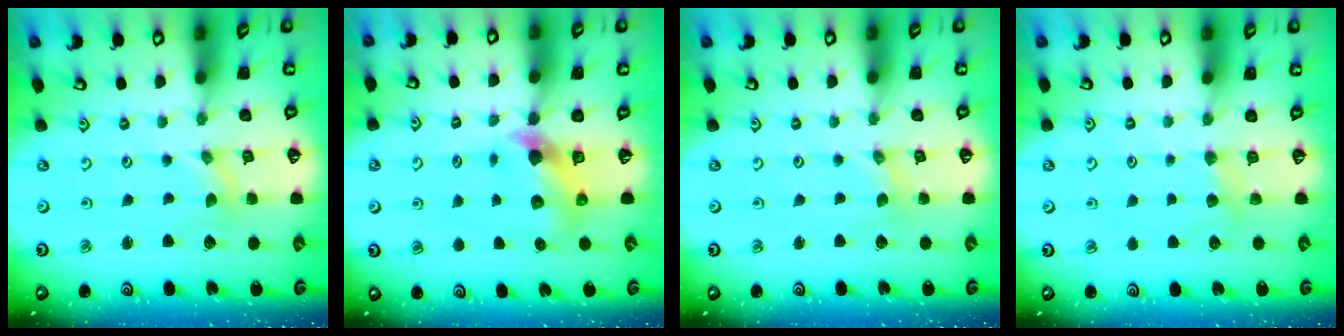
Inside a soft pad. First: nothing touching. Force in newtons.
{"total": 5.9, "press": 5.9, "slide": 0.7}
{"total": 0.8, "press": 0.8, "slide": 0.2}
{"total": 4.1, "press": 4.1, "slide": 0.5}